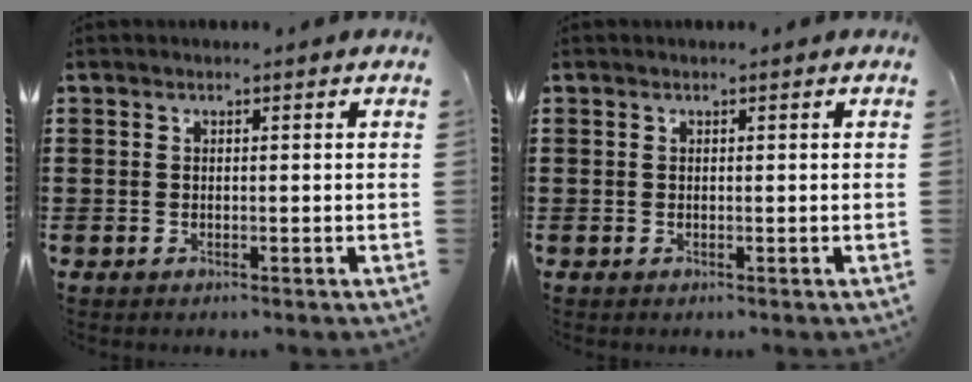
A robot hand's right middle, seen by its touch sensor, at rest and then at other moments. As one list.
[{"total": 0.0}]